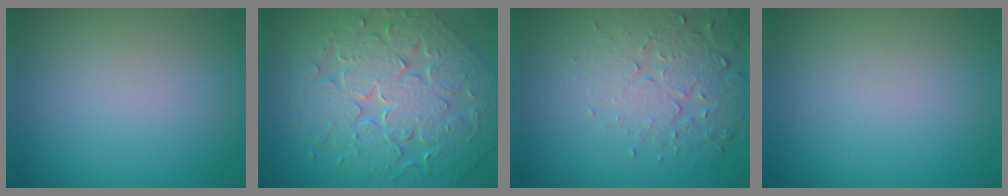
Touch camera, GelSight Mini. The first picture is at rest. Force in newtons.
{"total": 9.2, "press": 6.8, "slide": 6.2}
{"total": 5.1, "press": 3.7, "slide": 3.4}
{"total": 0.0}